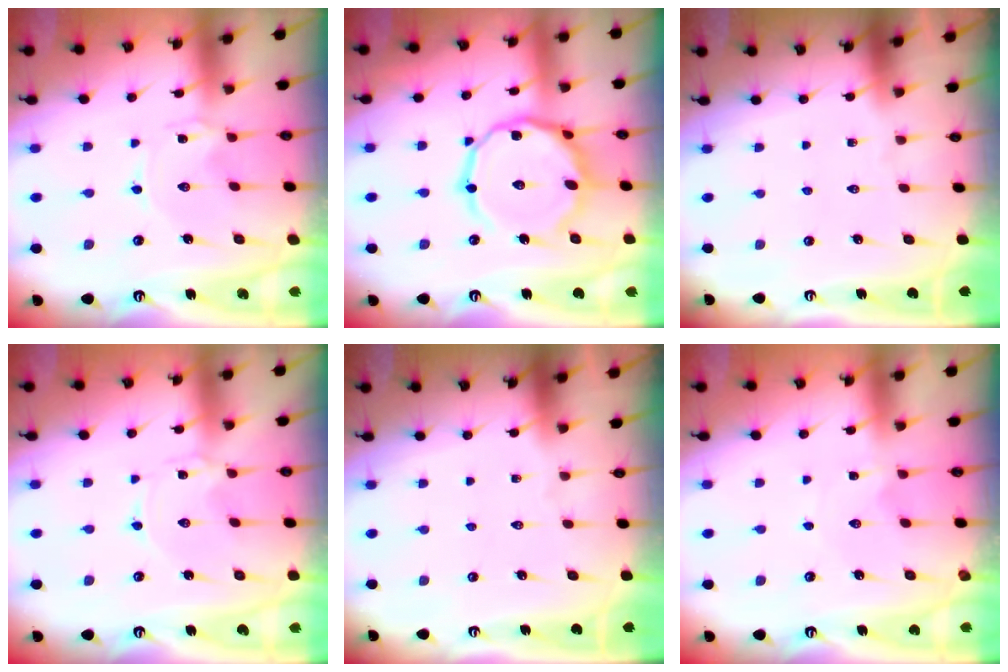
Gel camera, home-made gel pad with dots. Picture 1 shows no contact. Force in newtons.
{"total": 16.3, "press": 16.2, "slide": 1.0}
{"total": 0.0}
{"total": 0.0}
{"total": 0.0}
{"total": 0.6, "press": 0.6, "slide": 0.1}